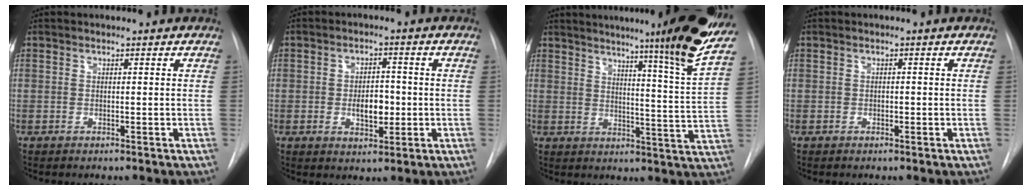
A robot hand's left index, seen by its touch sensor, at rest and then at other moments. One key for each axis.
{"total": 5.1, "fx": -0.7, "fy": 2.7, "fz": 4.2, "tx": -0.064, "ty": 0.004, "tz": -0.005}
{"total": 18.6, "fx": 15.0, "fy": -2.6, "fz": 10.6, "tx": -0.153, "ty": -0.067, "tz": 0.181}
{"total": 0.6, "fx": -0.2, "fy": 0.4, "fz": 0.4, "tx": -0.002, "ty": 0.003, "tz": -0.003}